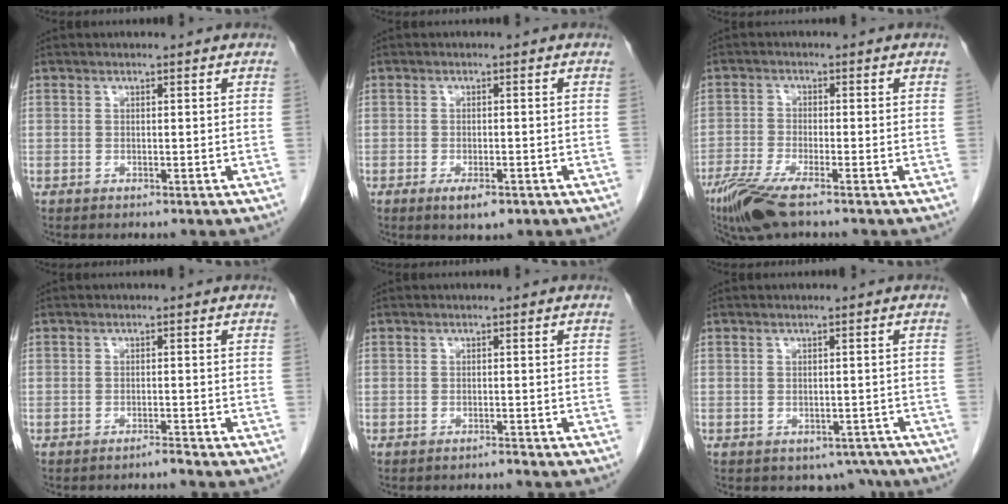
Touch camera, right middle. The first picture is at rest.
{"total": 3.6, "force": [-2.0, 1.2, 2.7], "torque": [-0.044, -0.003, -0.026]}
{"total": 7.9, "force": [-5.7, 1.0, 5.4], "torque": [-0.106, -0.022, -0.104]}
{"total": 1.0, "force": [-0.9, -0.2, 0.3], "torque": [-0.002, -0.001, -0.015]}
{"total": 0.6, "force": [-0.6, -0.1, 0.1], "torque": [-0.004, -0.002, -0.010]}
{"total": 3.2, "force": [-2.3, 2.1, 0.9], "torque": [0.001, 0.006, -0.024]}